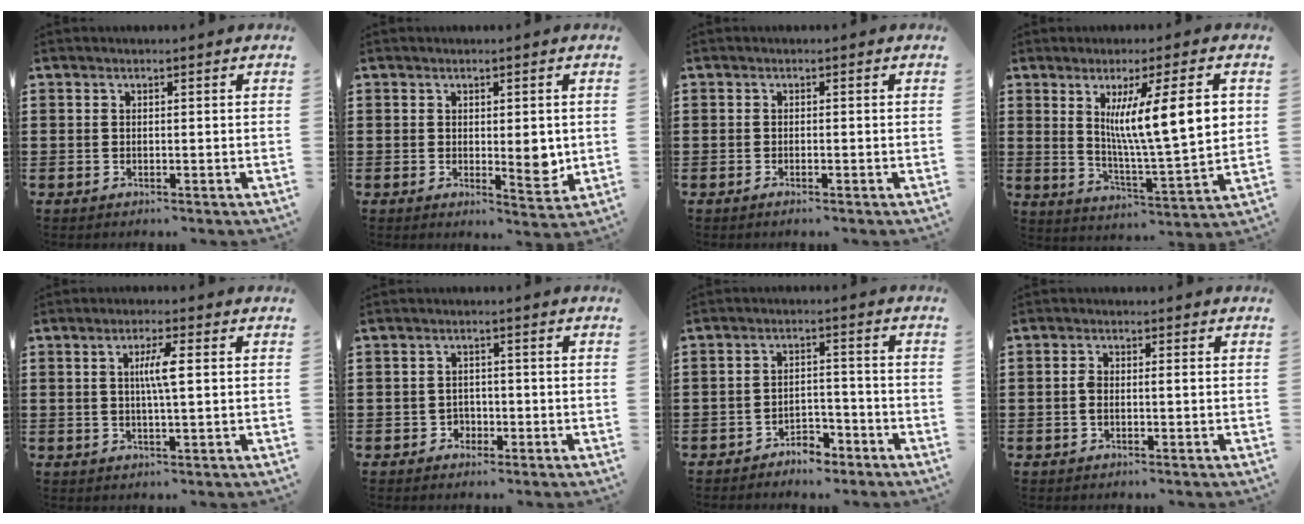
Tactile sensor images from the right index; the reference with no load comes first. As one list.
[{"total": 4.6, "force": [0.4, 2.0, 4.1], "torque": [-0.059, -0.002, 0.006]}, {"total": 0.6, "force": [-0.3, 0.0, 0.5], "torque": [-0.009, -0.003, -0.006]}, {"total": 12.2, "force": [3.6, 1.5, 11.5], "torque": [-0.196, -0.012, 0.053]}, {"total": 5.4, "force": [0.3, -1.0, 5.3], "torque": [-0.100, -0.009, -0.002]}, {"total": 1.8, "force": [-0.9, 1.5, 0.3], "torque": [-0.013, 0.000, -0.022]}, {"total": 3.7, "force": [-3.5, 1.0, 0.6], "torque": [-0.015, 0.006, -0.071]}, {"total": 1.6, "force": [-0.2, 0.5, 1.5], "torque": [-0.029, 0.001, -0.004]}]